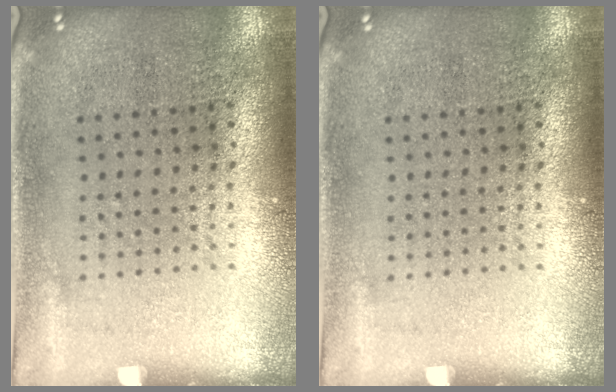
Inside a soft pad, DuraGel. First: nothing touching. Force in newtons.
{"total": 0.0}